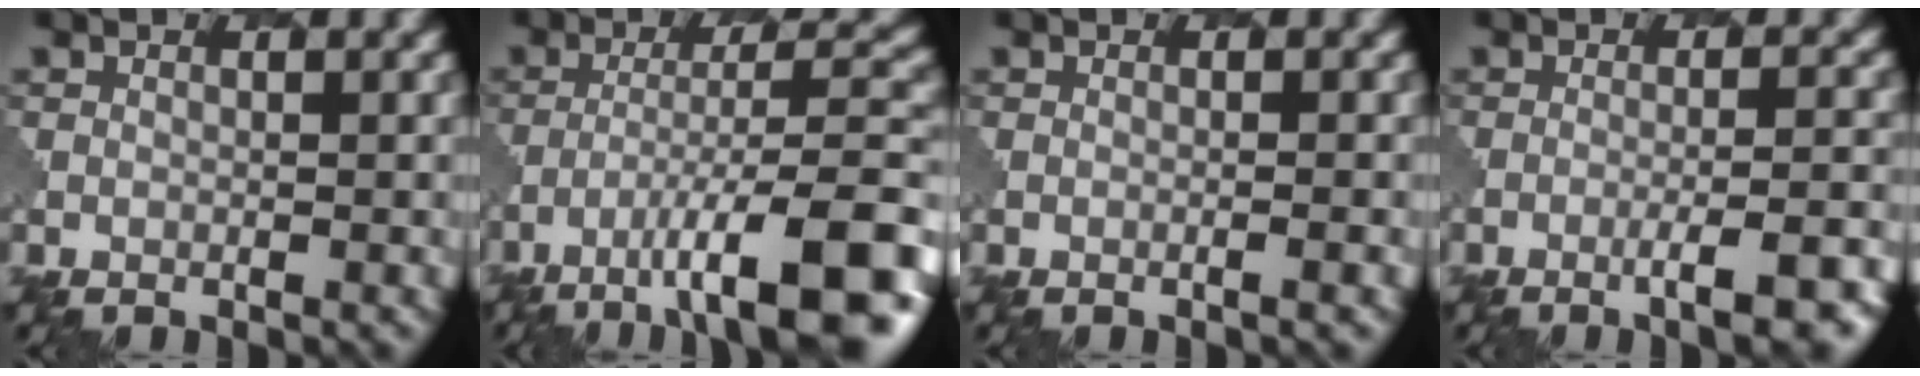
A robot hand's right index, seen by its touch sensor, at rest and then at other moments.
{"total": 11.7, "force": [-6.6, 2.9, 9.3], "torque": [-0.141, 0.005, -0.103]}
{"total": 1.0, "force": [-0.1, 0.2, 0.9], "torque": [-0.005, 0.000, -0.007]}
{"total": 5.4, "force": [-2.9, 1.2, 4.4], "torque": [-0.054, 0.003, -0.039]}